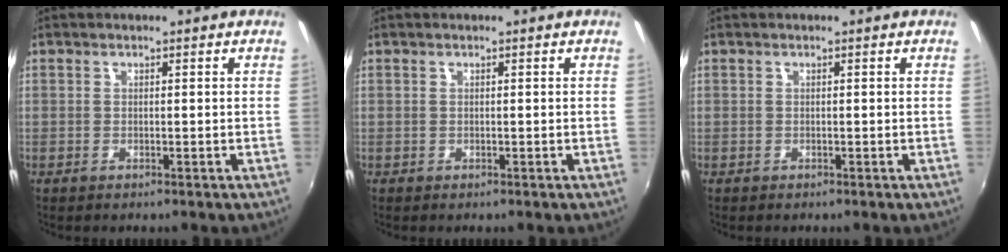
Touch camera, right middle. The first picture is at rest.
{"total": 0.0}
{"total": 0.0}